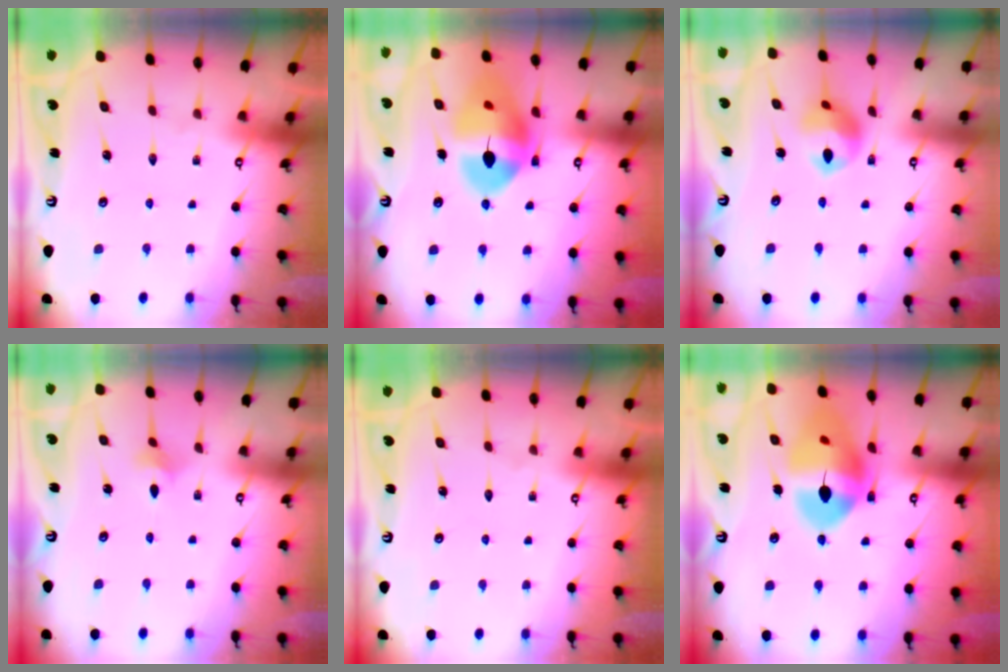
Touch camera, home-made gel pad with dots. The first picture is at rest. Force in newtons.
{"total": 16.0, "press": 15.9, "slide": 1.7}
{"total": 10.2, "press": 10.2, "slide": 0.9}
{"total": 1.9, "press": 1.8, "slide": 0.5}
{"total": 0.0}
{"total": 16.7, "press": 16.6, "slide": 1.6}